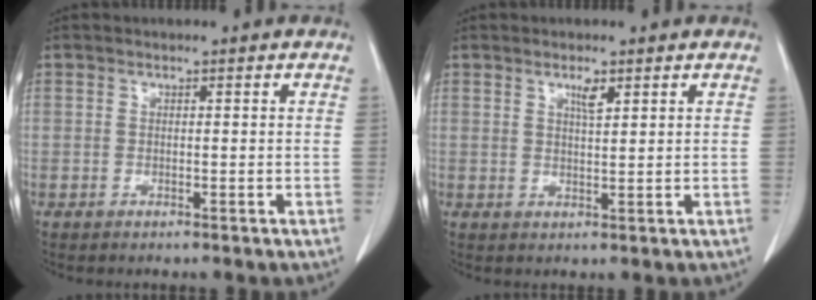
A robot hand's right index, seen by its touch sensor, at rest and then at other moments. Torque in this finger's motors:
{"motor_torque": [-0.09, 0.11, -0.02, -0.01]}